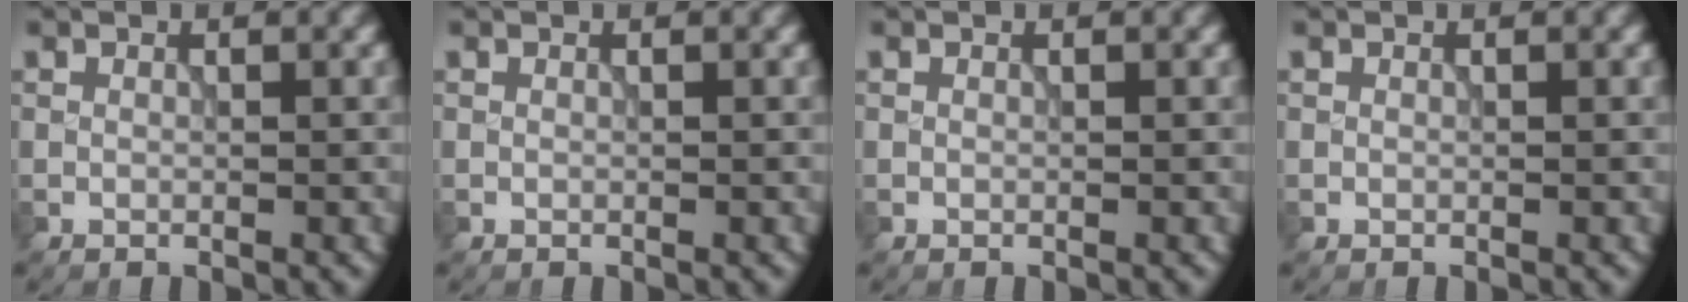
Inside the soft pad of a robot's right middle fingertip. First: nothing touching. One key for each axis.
{"total": 0.0}
{"total": 0.0}
{"total": 0.0}